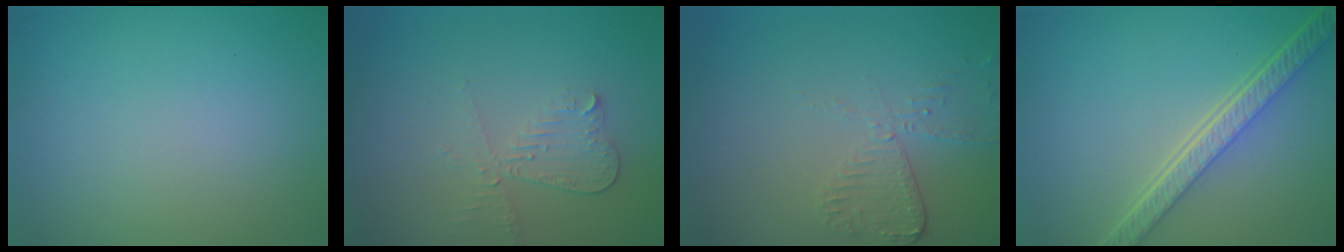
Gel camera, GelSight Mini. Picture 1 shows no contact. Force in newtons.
{"total": 2.5, "press": 2.3, "slide": 0.9}
{"total": 2.5, "press": 2.3, "slide": 1.0}
{"total": 5.3, "press": 4.1, "slide": 3.3}